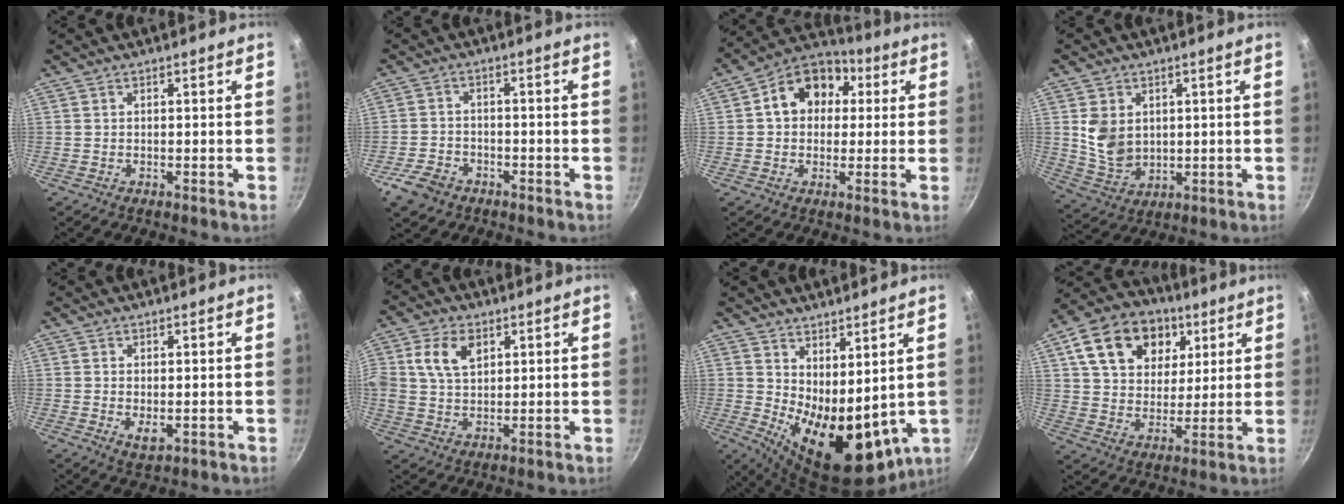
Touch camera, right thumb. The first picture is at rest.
{"total": 5.9, "force": [-3.6, 4.0, 2.5], "torque": [-0.049, 0.028, -0.062]}
{"total": 12.8, "force": [2.7, 10.1, 7.4], "torque": [-0.081, 0.023, 0.023]}
{"total": 8.9, "force": [1.7, 6.9, 5.4], "torque": [-0.084, -0.021, 0.047]}
{"total": 3.2, "force": [-0.3, 1.7, 2.6], "torque": [-0.045, -0.011, 0.000]}
{"total": 8.7, "force": [3.1, 5.8, 5.8], "torque": [-0.099, -0.003, 0.054]}
{"total": 15.3, "force": [2.4, 7.4, 13.2], "torque": [-0.168, -0.036, 0.063]}
{"total": 18.7, "force": [7.7, 13.6, 10.3], "torque": [-0.153, -0.007, 0.123]}